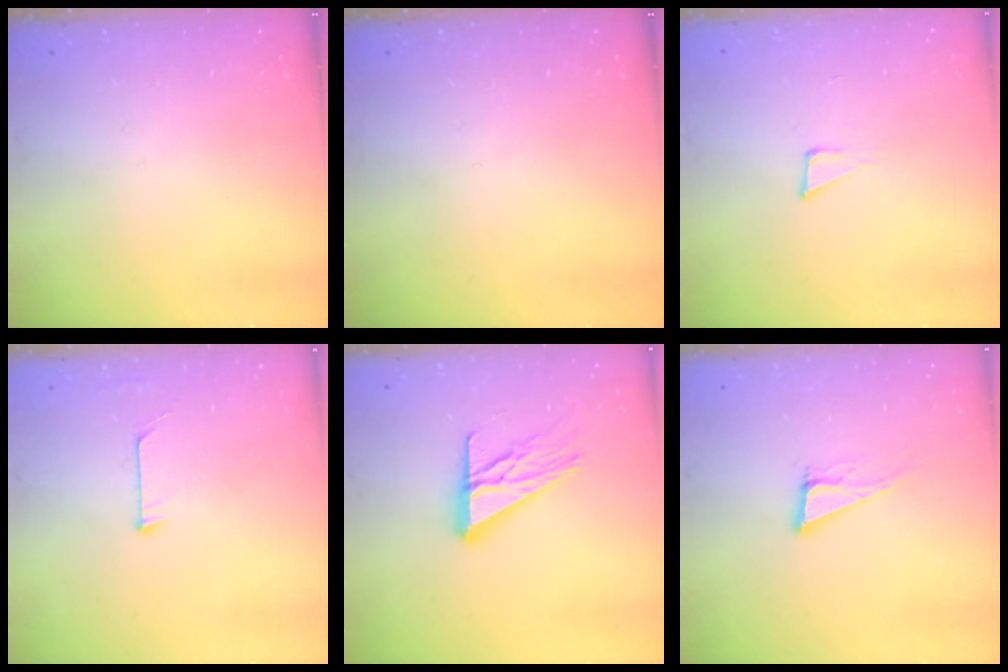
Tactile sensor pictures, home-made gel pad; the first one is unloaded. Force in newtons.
{"total": 0.0}
{"total": 5.0, "press": 4.9, "slide": 0.8}
{"total": 3.9, "press": 3.9, "slide": 0.4}
{"total": 13.8, "press": 13.8, "slide": 1.1}
{"total": 11.3, "press": 10.9, "slide": 3.3}